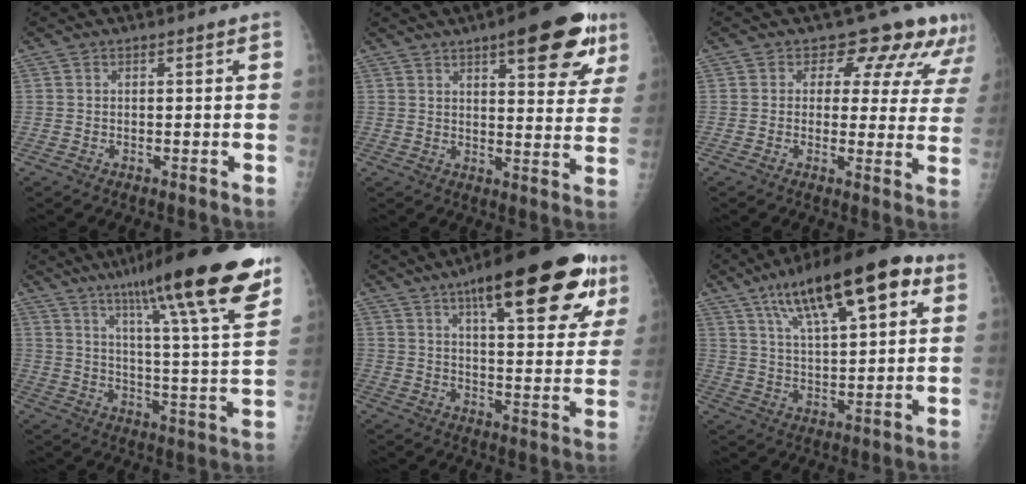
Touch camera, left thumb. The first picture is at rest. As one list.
[{"total": 16.1, "force": [8.8, 5.1, 12.5], "torque": [-0.128, -0.030, 0.114]}, {"total": 10.6, "force": [8.1, 5.9, 3.5], "torque": [0.013, -0.033, 0.068]}, {"total": 24.5, "force": [16.2, 2.6, 18.1], "torque": [-0.259, -0.050, 0.239]}, {"total": 26.7, "force": [14.5, 7.7, 21.1], "torque": [-0.280, -0.025, 0.212]}, {"total": 19.9, "force": [9.8, 6.7, 16.0], "torque": [-0.234, -0.008, 0.159]}]